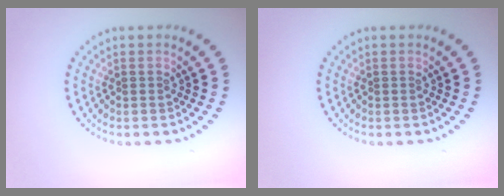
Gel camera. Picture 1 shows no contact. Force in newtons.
{"total": 0.0}